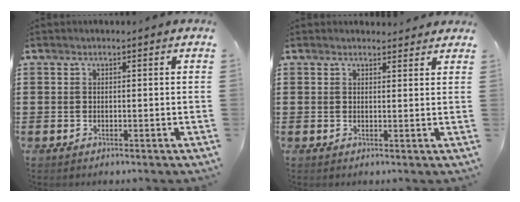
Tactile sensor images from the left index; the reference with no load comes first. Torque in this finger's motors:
{"motor_torque": [2.13, 0.01, 0.13, -0.01]}